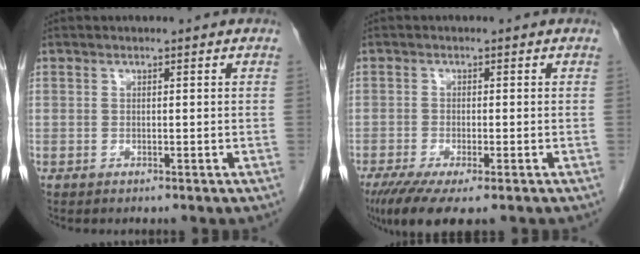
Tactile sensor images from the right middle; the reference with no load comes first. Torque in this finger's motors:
{"motor_torque": [1.19, -0.95, 0.43, 0.12]}